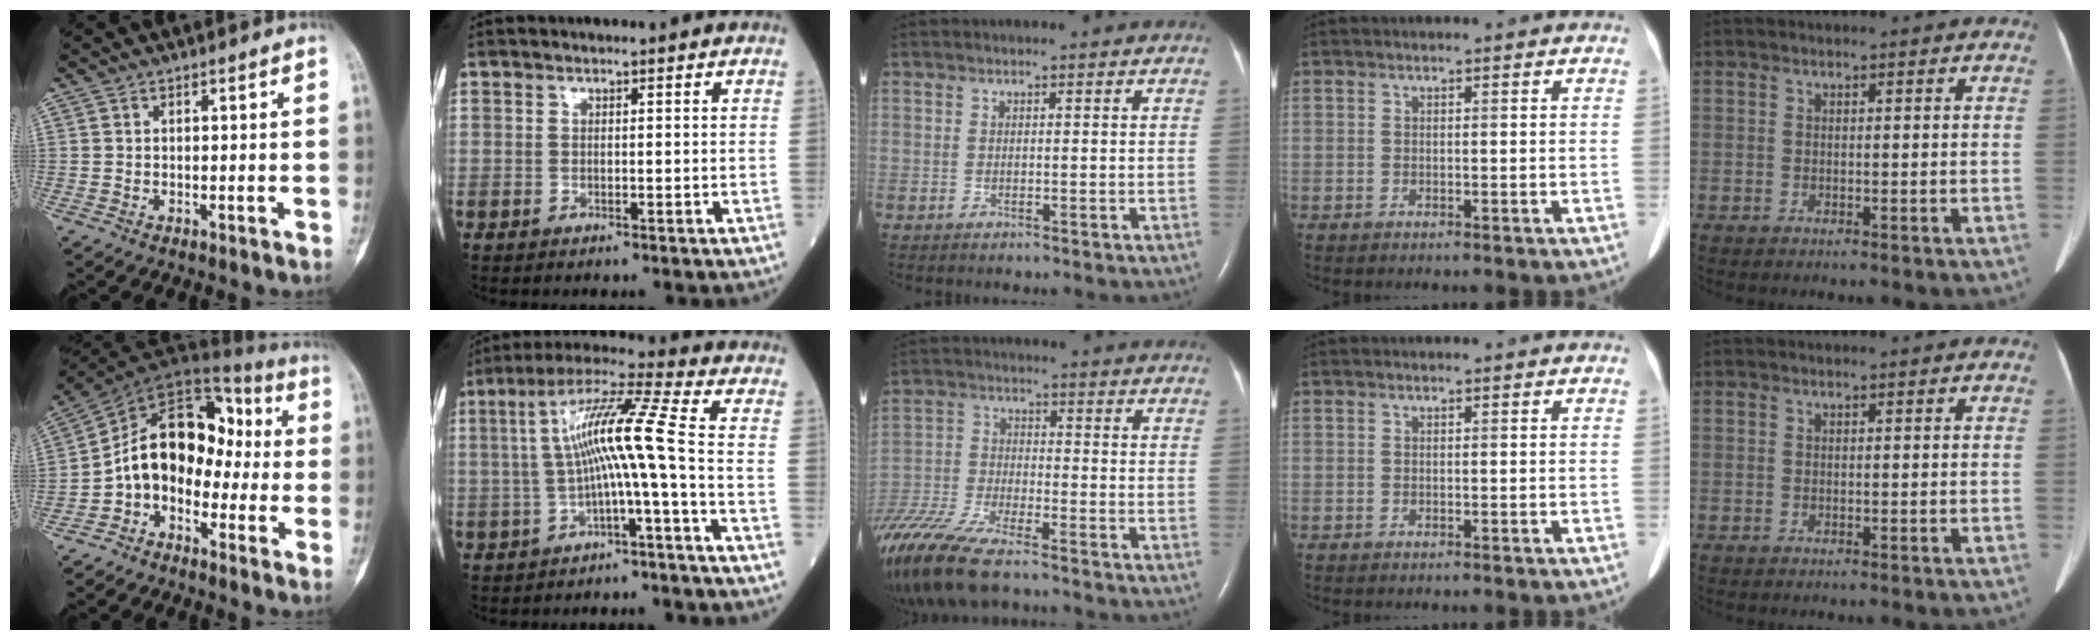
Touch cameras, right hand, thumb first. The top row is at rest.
{"thumb": {"total": 15.1, "force": [-2.1, 10.9, 10.3], "torque": [-0.130, 0.071, -0.050]}, "index": {"total": 11.2, "force": [-1.2, -0.4, 11.2], "torque": [-0.210, 0.032, -0.022]}, "middle": {"total": 15.8, "force": [-12.3, 3.1, 9.4], "torque": [-0.219, -0.041, -0.226]}}